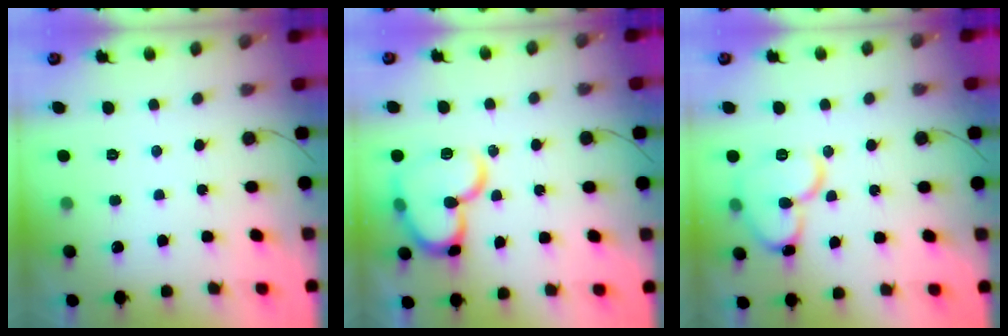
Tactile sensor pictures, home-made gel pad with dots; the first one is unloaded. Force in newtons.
{"total": 16.0, "press": 15.9, "slide": 1.3}
{"total": 12.6, "press": 12.4, "slide": 1.7}